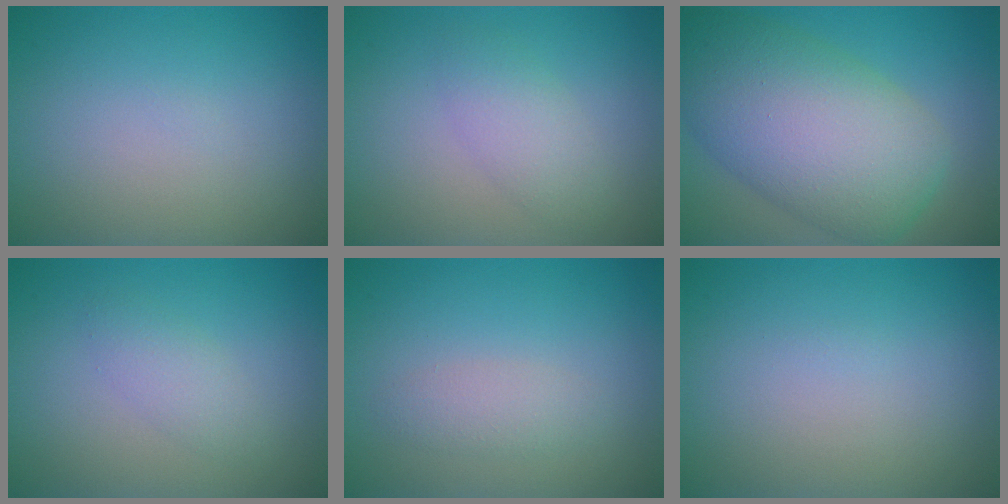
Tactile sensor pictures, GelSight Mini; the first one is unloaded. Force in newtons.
{"total": 2.4, "press": 2.4, "slide": 0.1}
{"total": 11.2, "press": 11.2, "slide": 0.3}
{"total": 1.8, "press": 1.8, "slide": 0.1}
{"total": 1.6, "press": 1.6, "slide": 0.2}
{"total": 0.0}